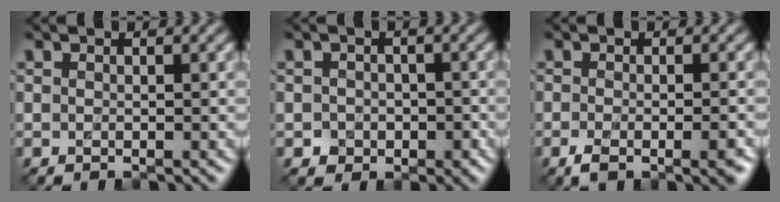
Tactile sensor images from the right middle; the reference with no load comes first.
{"total": 2.0, "force": [-0.6, 1.8, 0.6], "torque": [0.001, -0.003, -0.008]}
{"total": 4.0, "force": [-2.0, 1.2, 3.2], "torque": [-0.051, -0.008, -0.035]}